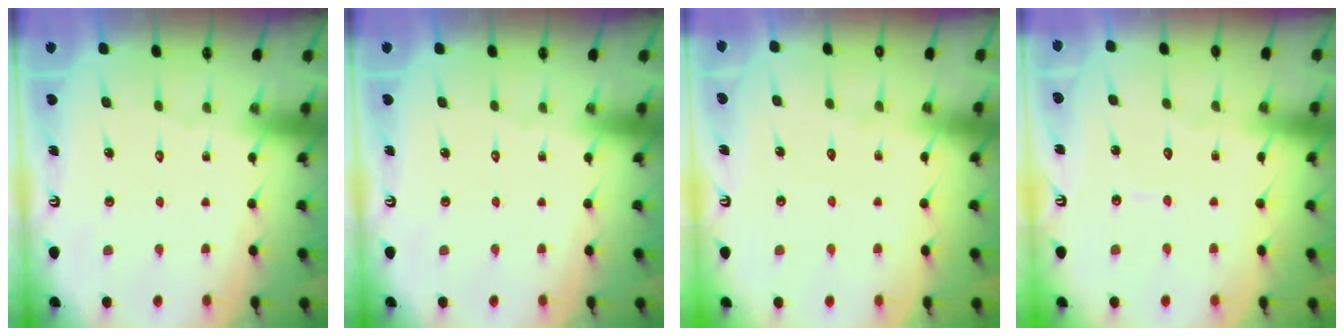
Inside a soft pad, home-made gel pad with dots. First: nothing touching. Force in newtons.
{"total": 0.0}
{"total": 3.8, "press": 3.8, "slide": 0.4}
{"total": 3.4, "press": 3.4, "slide": 0.3}